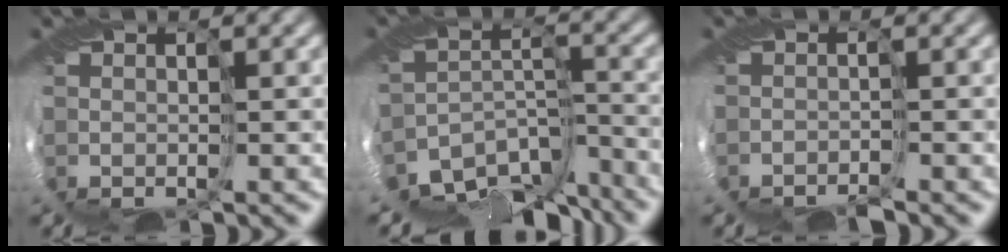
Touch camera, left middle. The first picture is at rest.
{"total": 12.2, "force": [-11.5, 3.6, 1.8], "torque": [-0.013, -0.006, -0.169]}
{"total": 2.0, "force": [-2.0, -0.1, 0.0], "torque": [0.014, -0.002, -0.041]}